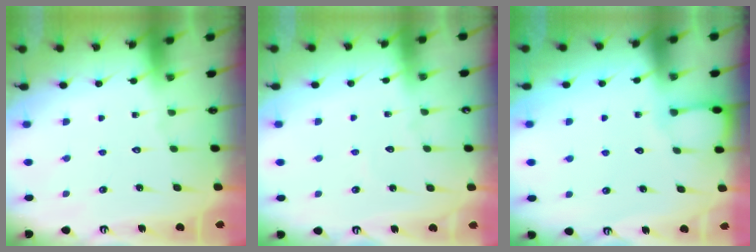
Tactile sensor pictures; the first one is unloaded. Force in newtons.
{"total": 2.7, "press": 2.7, "slide": 0.2}
{"total": 2.4, "press": 2.4, "slide": 0.3}